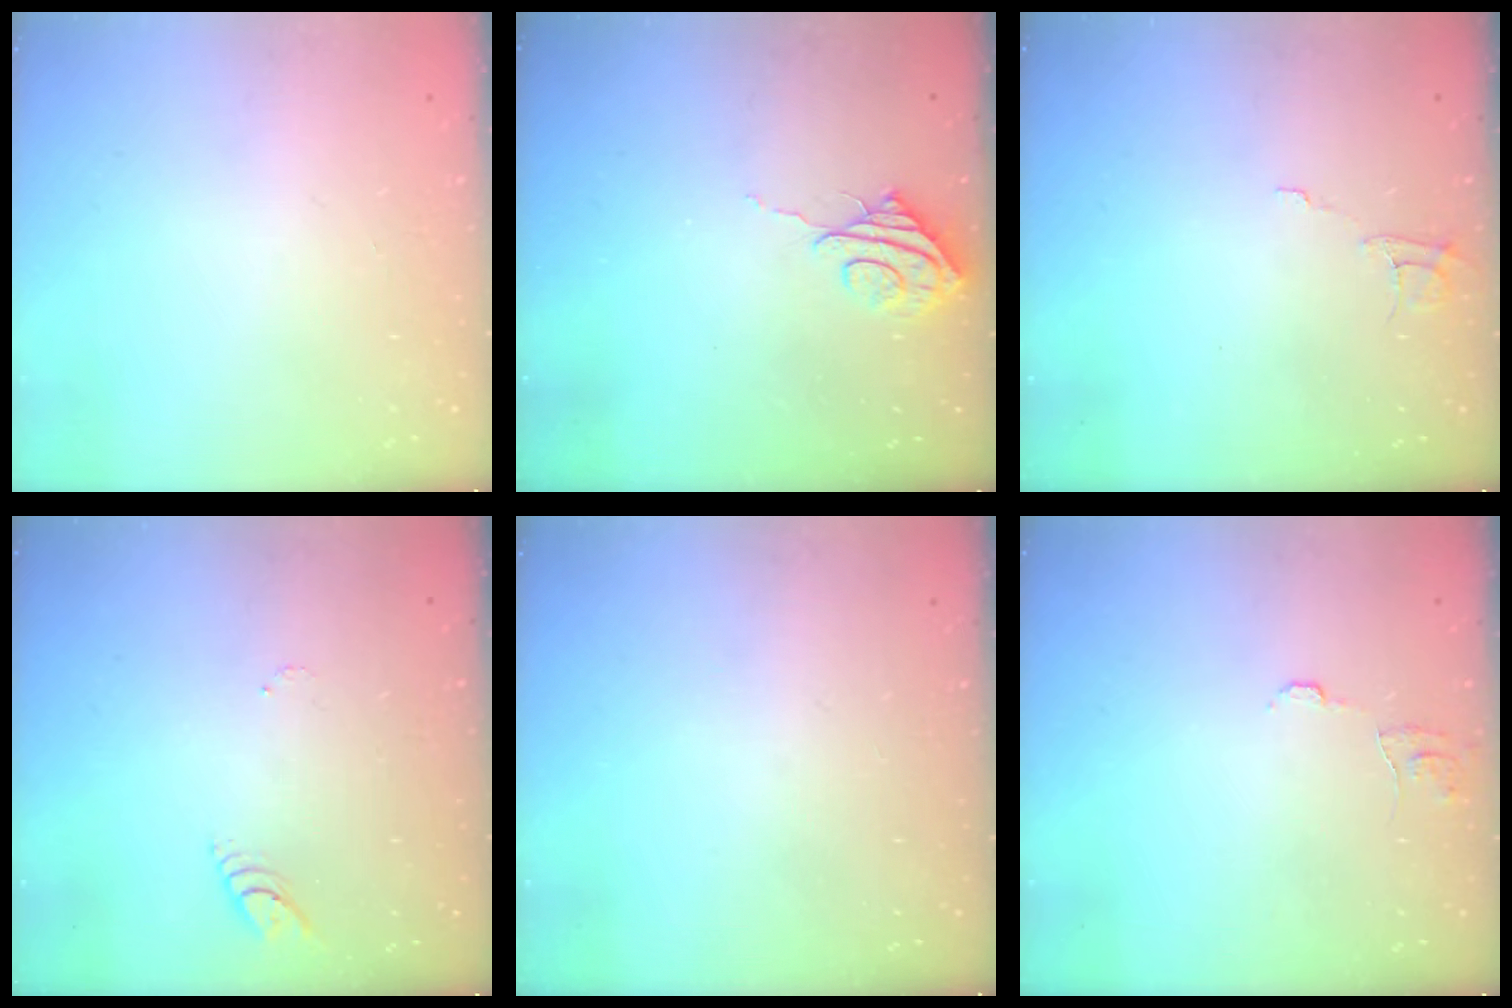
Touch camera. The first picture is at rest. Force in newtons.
{"total": 7.3, "press": 7.3, "slide": 0.3}
{"total": 5.5, "press": 5.5, "slide": 0.3}
{"total": 3.9, "press": 3.9, "slide": 0.3}
{"total": 0.0}
{"total": 5.3, "press": 5.2, "slide": 0.4}